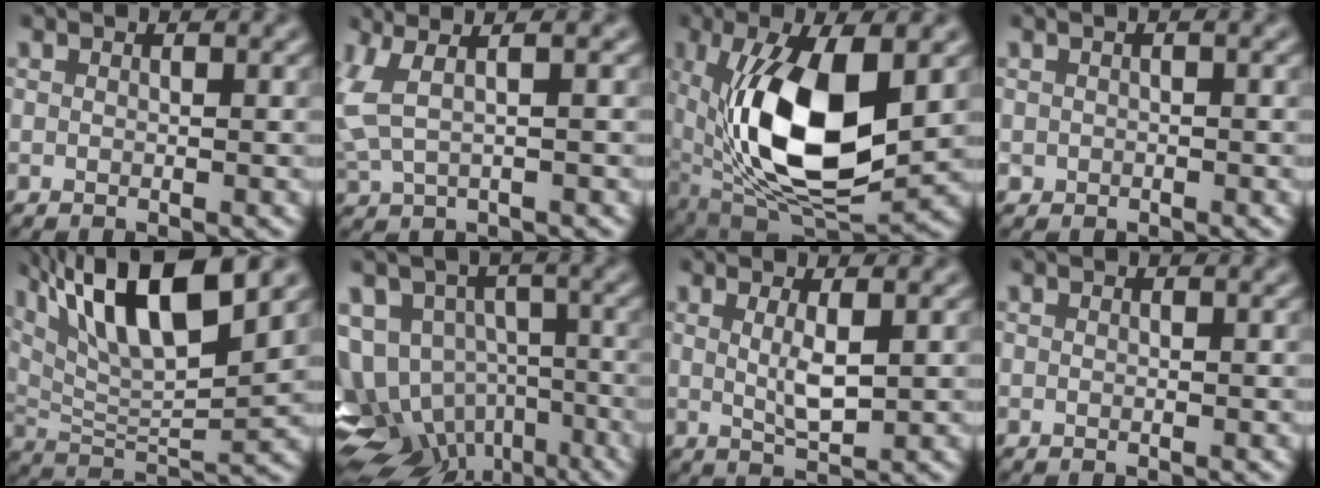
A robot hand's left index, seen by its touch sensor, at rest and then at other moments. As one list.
[{"total": 4.0, "force": [1.3, 1.4, 3.5], "torque": [-0.090, 0.009, 0.030]}, {"total": 13.0, "force": [0.8, 6.0, 11.5], "torque": [-0.214, -0.011, 0.018]}, {"total": 0.6, "force": [-0.3, 0.5, 0.3], "torque": [-0.006, -0.002, -0.001]}, {"total": 11.5, "force": [6.0, 3.1, 9.4], "torque": [-0.160, 0.008, 0.110]}, {"total": 12.3, "force": [-6.1, 8.9, 5.8], "torque": [-0.110, -0.017, -0.059]}, {"total": 2.6, "force": [0.6, 0.5, 2.4], "torque": [-0.047, -0.006, 0.014]}, {"total": 0.0}]